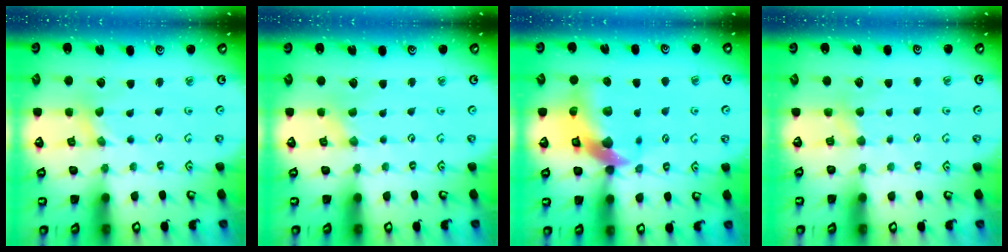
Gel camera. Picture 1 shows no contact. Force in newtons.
{"total": 0.0}
{"total": 13.7, "press": 13.6, "slide": 2.1}
{"total": 2.6, "press": 2.6, "slide": 0.5}